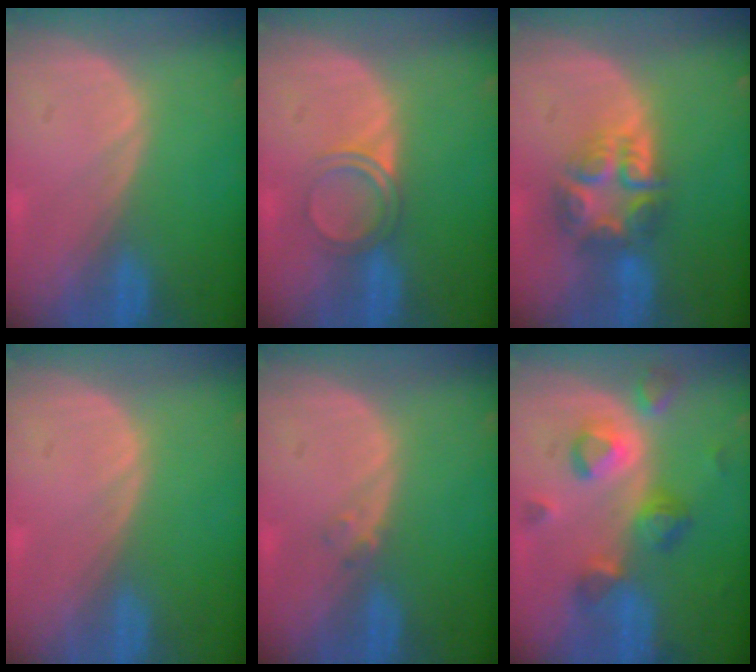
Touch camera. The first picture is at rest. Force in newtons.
{"total": 3.6, "press": 3.3, "slide": 1.2}
{"total": 7.8, "press": 6.7, "slide": 4.1}
{"total": 0.0}
{"total": 1.0, "press": 1.0, "slide": 0.2}
{"total": 7.6, "press": 7.5, "slide": 1.6}